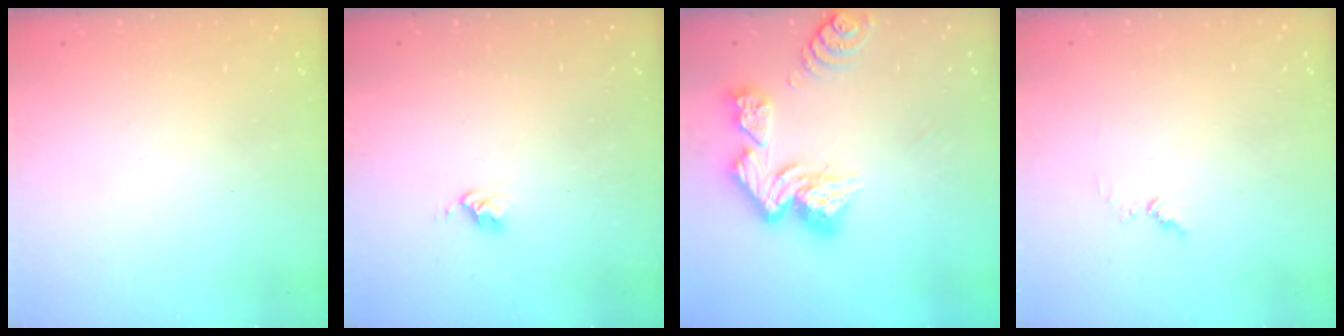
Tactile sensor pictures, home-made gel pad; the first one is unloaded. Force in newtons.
{"total": 2.7, "press": 2.6, "slide": 0.4}
{"total": 13.6, "press": 13.5, "slide": 1.6}
{"total": 4.9, "press": 4.9, "slide": 0.3}